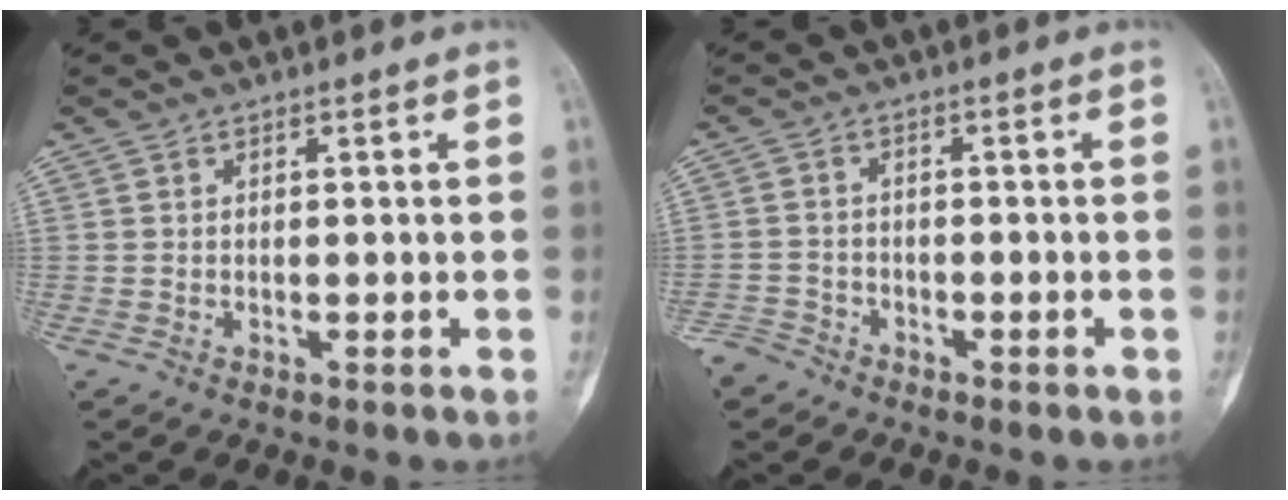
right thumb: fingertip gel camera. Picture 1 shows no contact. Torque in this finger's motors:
{"motor_torque": [0.70, -0.36, -0.15, 0.03, -0.01]}